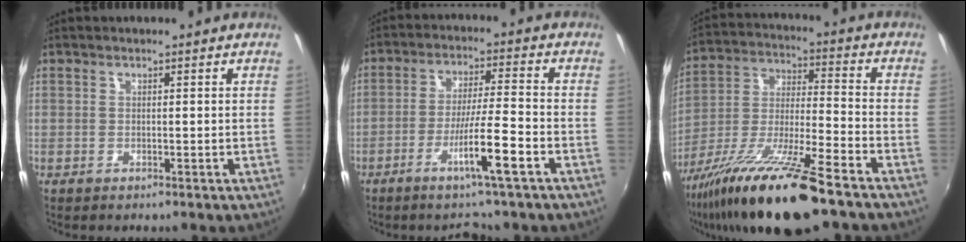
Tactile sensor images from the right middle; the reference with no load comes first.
{"total": 9.4, "force": [-5.6, 0.0, 7.6], "torque": [-0.138, -0.012, -0.099]}
{"total": 19.6, "force": [-13.8, 2.0, 13.8], "torque": [-0.256, -0.037, -0.246]}